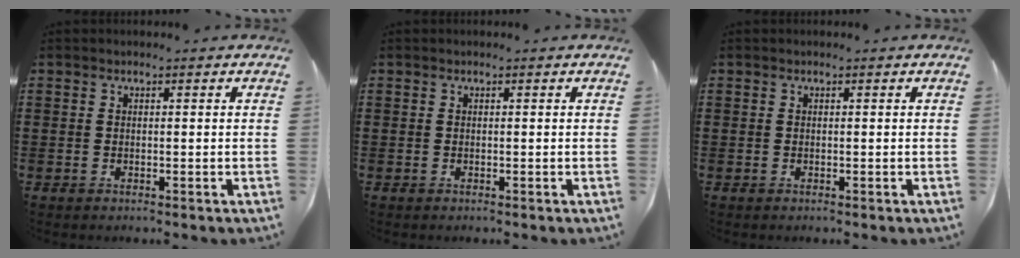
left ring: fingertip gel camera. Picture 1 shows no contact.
{"total": 0.0}
{"total": 0.0}